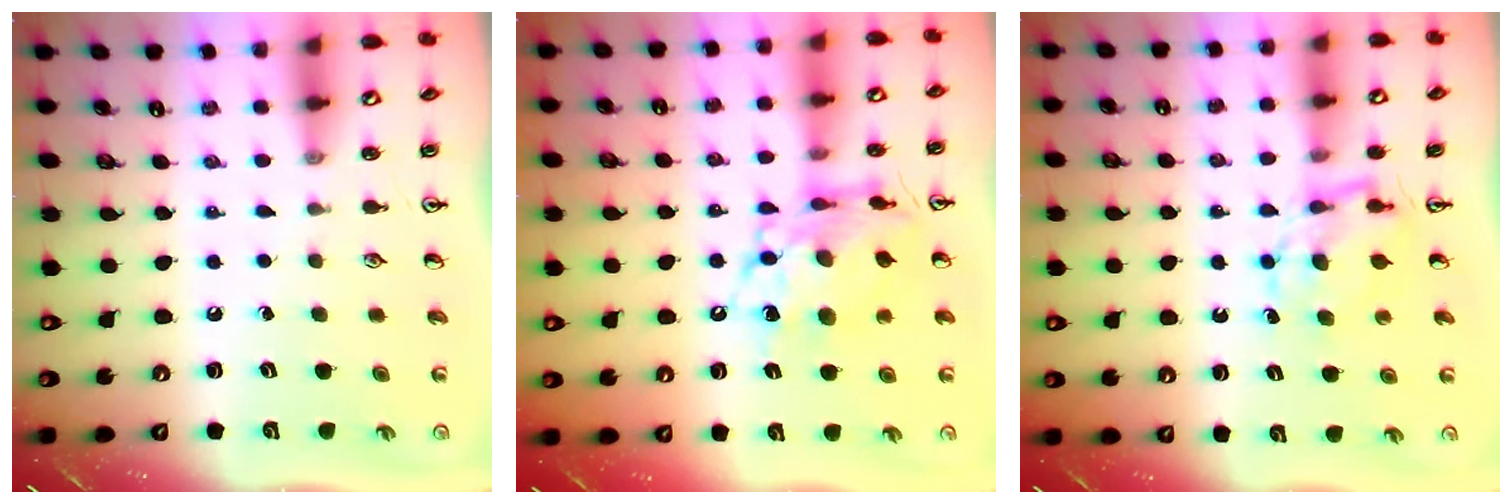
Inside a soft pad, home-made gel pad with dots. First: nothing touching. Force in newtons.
{"total": 13.6, "press": 13.5, "slide": 1.4}
{"total": 6.3, "press": 6.3, "slide": 0.5}